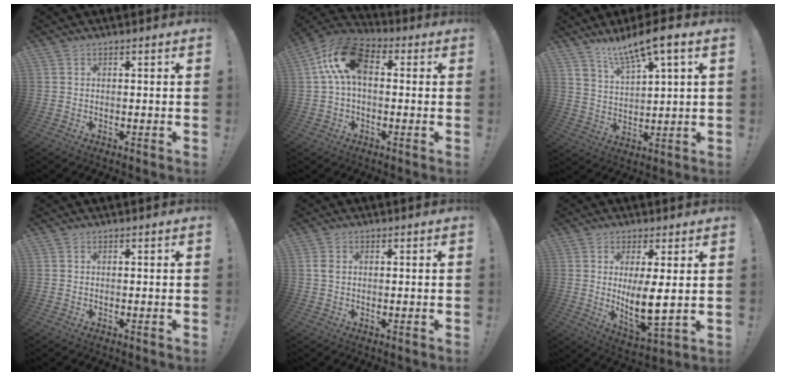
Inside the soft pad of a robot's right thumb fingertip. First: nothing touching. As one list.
[{"total": 13.8, "force": [3.0, 8.1, 10.8], "torque": [-0.208, 0.004, 0.054]}, {"total": 9.4, "force": [7.5, 1.2, 5.6], "torque": [-0.098, -0.047, 0.128]}, {"total": 0.0}, {"total": 2.1, "force": [0.5, 1.4, 1.5], "torque": [-0.024, 0.003, 0.008]}, {"total": 9.9, "force": [1.6, 3.2, 9.2], "torque": [-0.147, -0.034, 0.030]}]